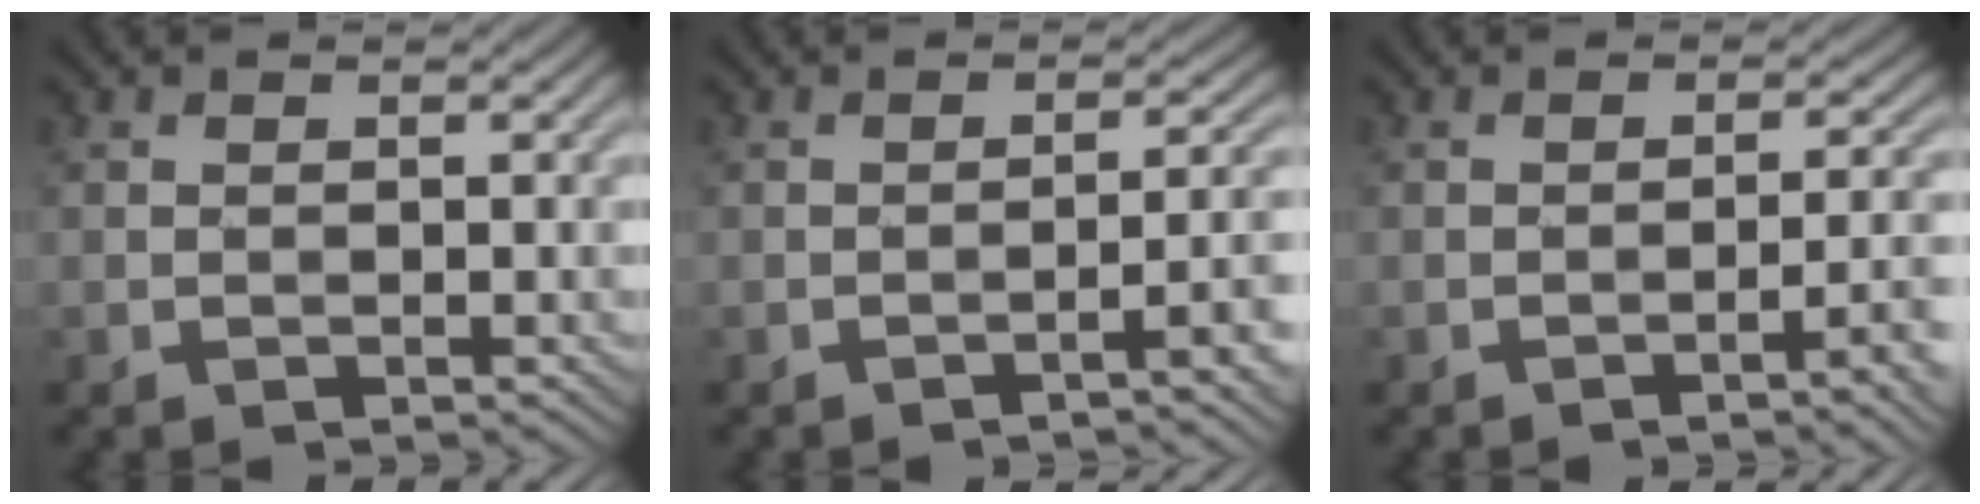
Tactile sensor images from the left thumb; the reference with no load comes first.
{"total": 4.2, "force": [-2.2, 0.6, 3.5], "torque": [-0.034, 0.020, -0.044]}
{"total": 4.4, "force": [-2.0, 0.8, 3.8], "torque": [-0.044, 0.014, -0.036]}